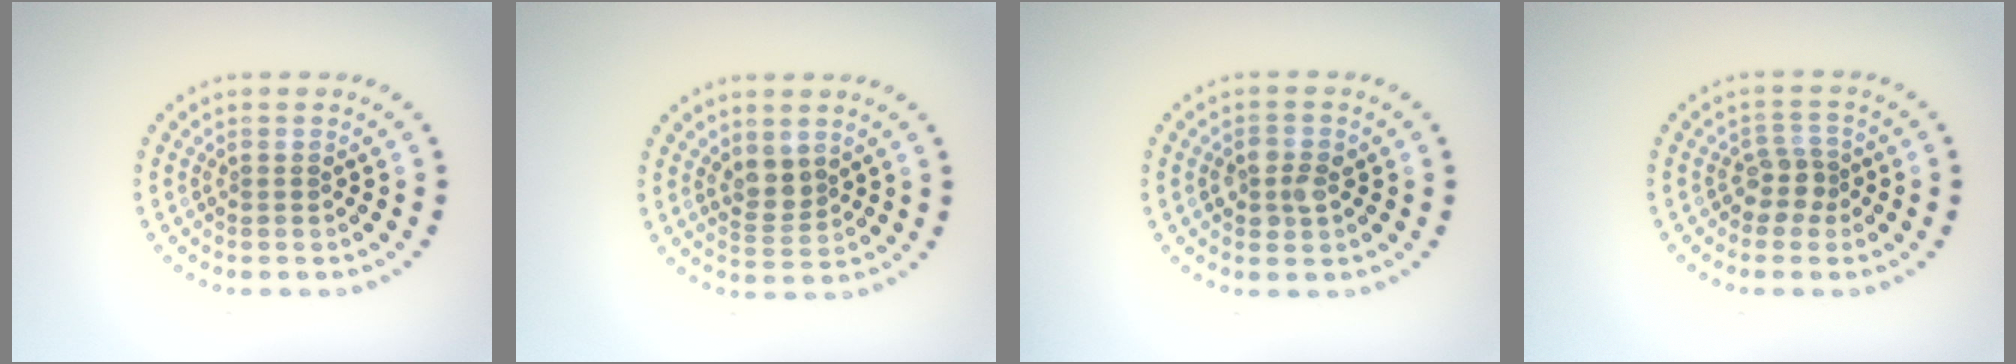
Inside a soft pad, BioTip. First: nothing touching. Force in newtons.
{"total": 2.3, "press": 2.1, "slide": 1.1}
{"total": 2.3, "press": 2.2, "slide": 0.3}
{"total": 2.2, "press": 1.7, "slide": 1.4}